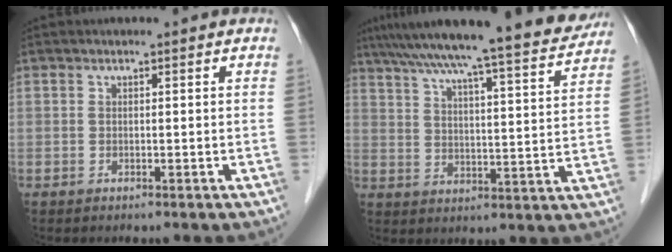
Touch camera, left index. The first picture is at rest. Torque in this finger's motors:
{"motor_torque": [1.08, -1.06, 0.50, 0.15]}